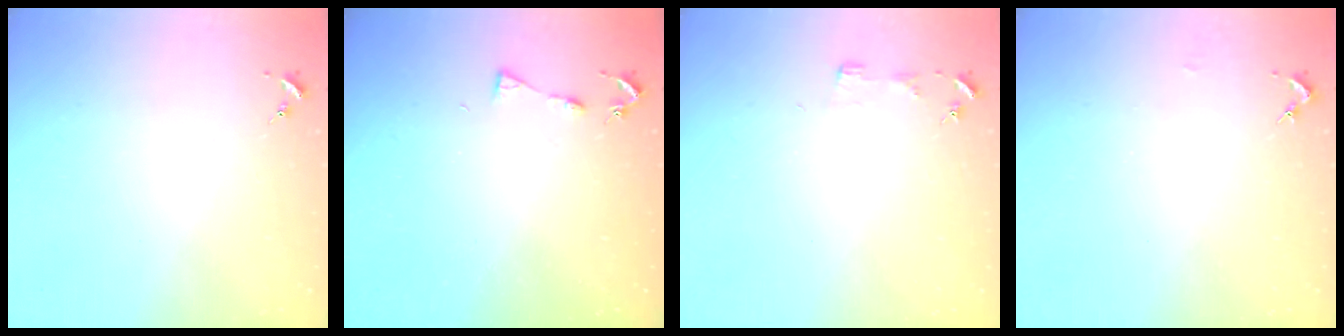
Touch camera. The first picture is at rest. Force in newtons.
{"total": 3.7, "press": 3.7, "slide": 0.5}
{"total": 3.4, "press": 3.3, "slide": 0.4}
{"total": 1.4, "press": 1.4, "slide": 0.1}